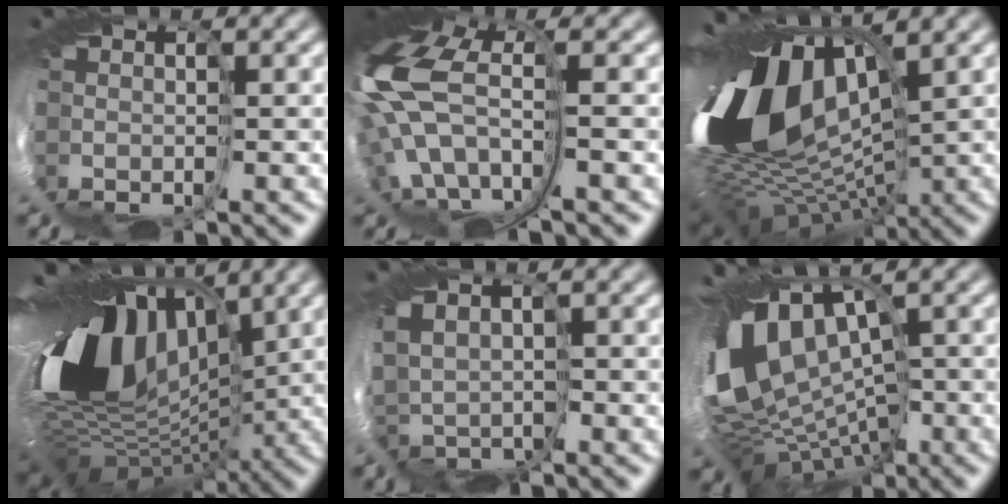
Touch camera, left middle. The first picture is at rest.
{"total": 12.1, "force": [0.7, 6.3, 10.2], "torque": [-0.263, -0.016, 0.033]}
{"total": 16.8, "force": [3.1, 9.4, 13.6], "torque": [-0.244, -0.016, 0.047]}
{"total": 16.0, "force": [2.9, 10.1, 12.1], "torque": [-0.239, -0.018, 0.050]}
{"total": 1.4, "force": [1.2, 0.6, 0.3], "torque": [-0.033, 0.002, 0.007]}
{"total": 10.3, "force": [0.7, 7.2, 7.3], "torque": [-0.189, -0.011, 0.024]}